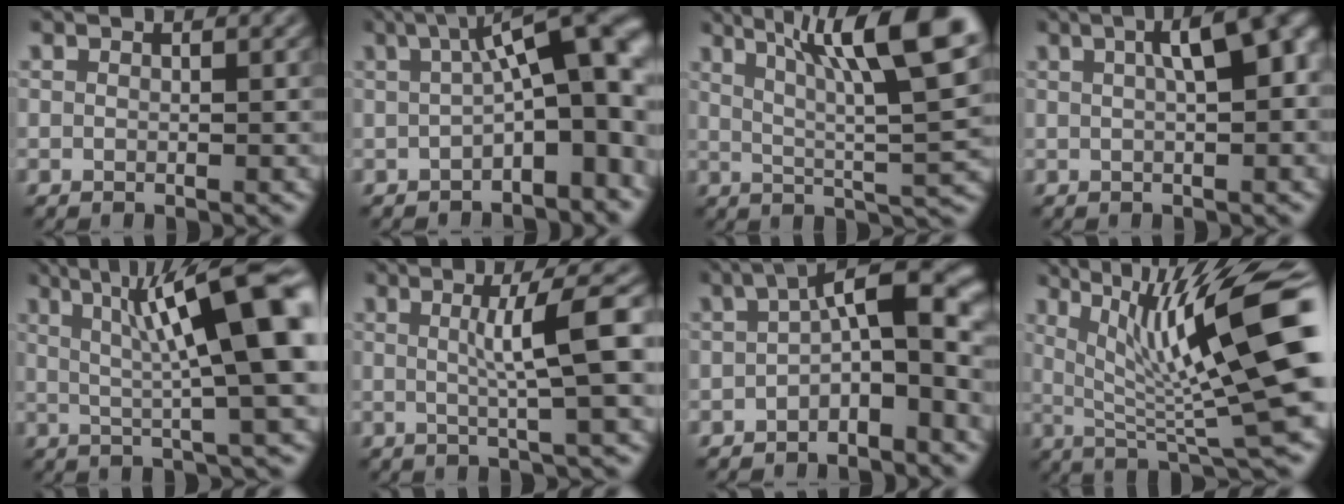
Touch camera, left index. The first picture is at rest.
{"total": 9.2, "force": [0.3, 2.9, 8.8], "torque": [-0.115, 0.020, -0.002]}
{"total": 11.7, "force": [5.4, 2.4, 10.1], "torque": [-0.153, 0.013, 0.088]}
{"total": 6.6, "force": [1.7, 1.9, 6.1], "torque": [-0.067, 0.019, 0.023]}
{"total": 11.6, "force": [3.0, 2.2, 11.0], "torque": [-0.148, 0.016, 0.041]}
{"total": 6.1, "force": [0.9, 1.0, 5.9], "torque": [-0.086, 0.012, 0.012]}
{"total": 7.2, "force": [-0.6, 2.7, 6.6], "torque": [-0.094, 0.024, -0.028]}
{"total": 12.9, "force": [3.1, 2.5, 12.2], "torque": [-0.189, 0.013, 0.056]}